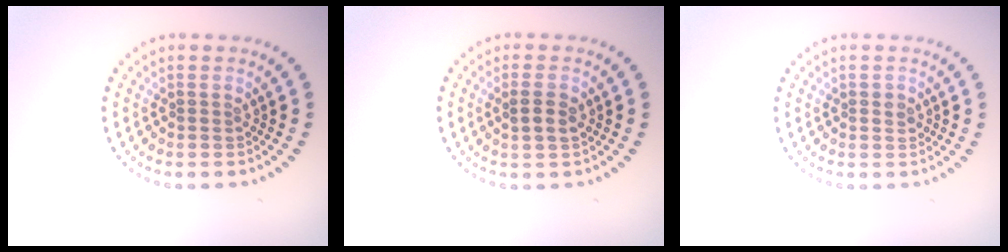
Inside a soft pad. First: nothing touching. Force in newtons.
{"total": 1.9, "press": 1.9, "slide": 0.4}
{"total": 0.9, "press": 0.9, "slide": 0.2}